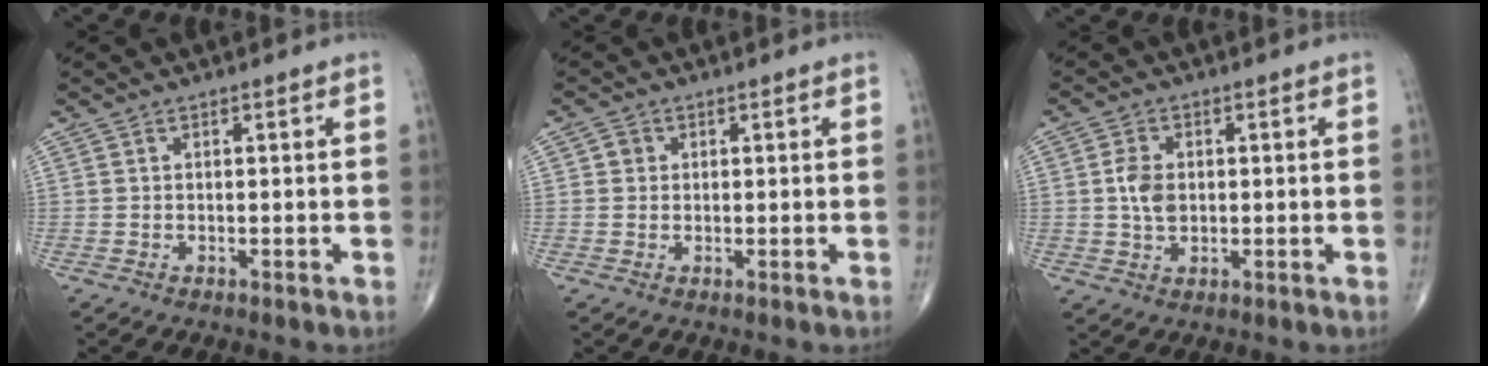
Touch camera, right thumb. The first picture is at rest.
{"total": 1.7, "force": [0.3, 1.6, 0.4], "torque": [0.000, 0.001, 0.002]}
{"total": 4.7, "force": [0.3, 3.2, 3.4], "torque": [-0.059, -0.001, 0.004]}